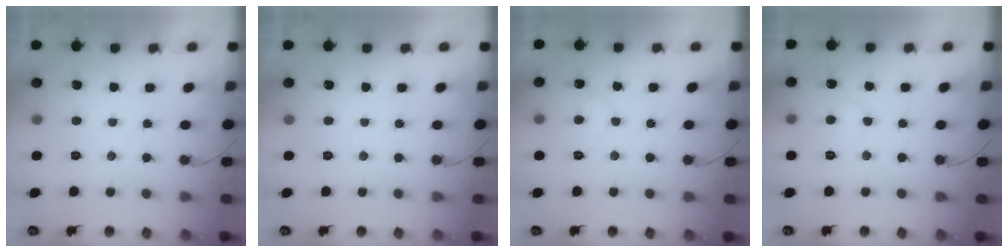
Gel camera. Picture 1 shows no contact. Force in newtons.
{"total": 0.0}
{"total": 6.0, "press": 6.0, "slide": 0.6}
{"total": 5.5, "press": 5.5, "slide": 0.3}